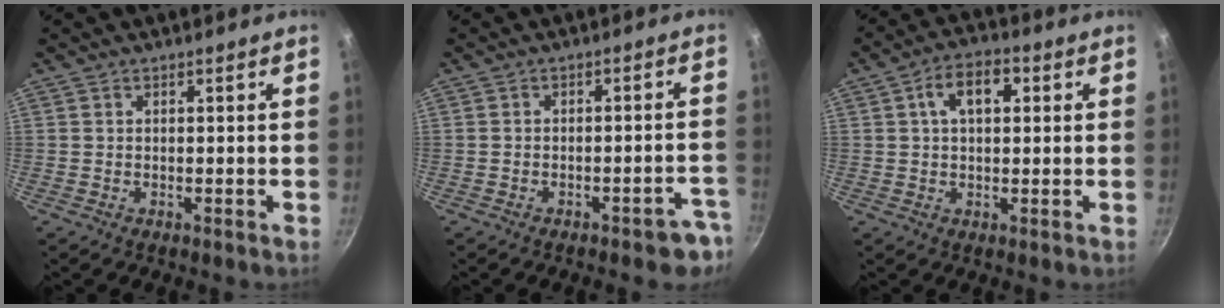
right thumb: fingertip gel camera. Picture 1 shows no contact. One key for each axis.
{"total": 6.7, "fx": -4.0, "fy": 2.8, "fz": 4.6, "tx": -0.014, "ty": 0.044, "tz": -0.032}
{"total": 7.8, "fx": 1.9, "fy": 4.6, "fz": 5.9, "tx": -0.076, "ty": 0.015, "tz": 0.024}